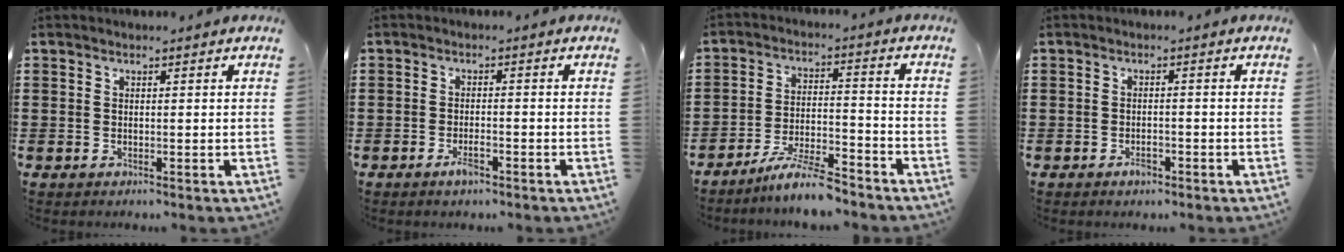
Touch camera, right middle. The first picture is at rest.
{"total": 2.6, "force": [-1.5, 0.7, 1.9], "torque": [-0.040, -0.001, -0.030]}
{"total": 7.7, "force": [-6.9, 0.4, 3.3], "torque": [-0.067, 0.001, -0.130]}
{"total": 1.7, "force": [-1.2, 0.6, 1.0], "torque": [-0.020, -0.001, -0.023]}